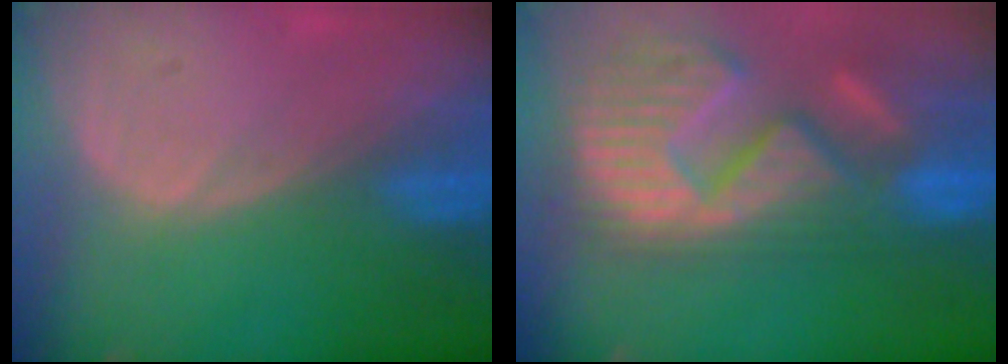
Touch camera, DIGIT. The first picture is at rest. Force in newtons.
{"total": 15.3, "press": 12.6, "slide": 8.7}